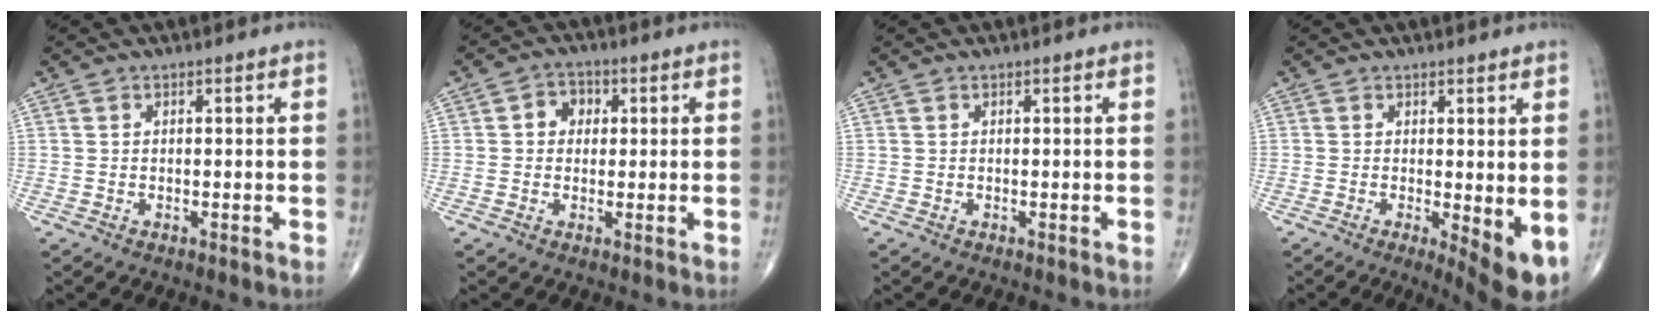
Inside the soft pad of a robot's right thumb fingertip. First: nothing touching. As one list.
[{"total": 4.0, "force": [0.7, 3.4, 2.0], "torque": [-0.007, 0.009, 0.005]}, {"total": 0.0}, {"total": 6.7, "force": [-0.4, 2.0, 6.3], "torque": [-0.087, -0.017, -0.001]}]